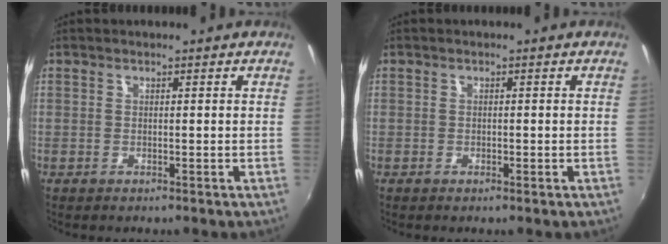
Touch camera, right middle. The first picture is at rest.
{"total": 0.5, "force": [-0.3, 0.3, 0.3], "torque": [-0.004, -0.003, -0.008]}